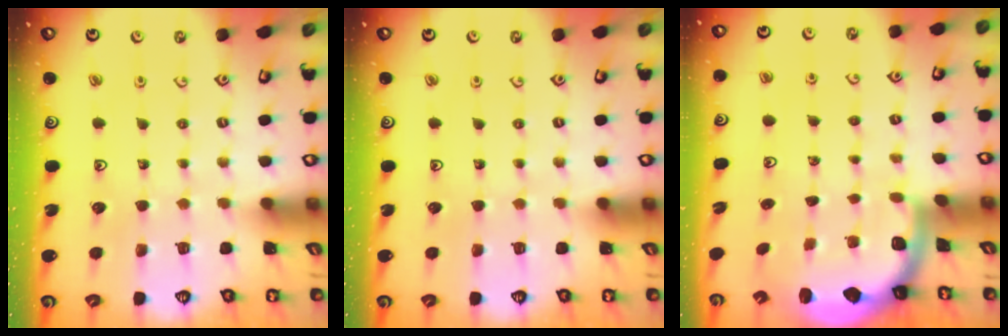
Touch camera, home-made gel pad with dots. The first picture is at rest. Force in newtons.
{"total": 0.0}
{"total": 2.0, "press": 2.0, "slide": 0.5}